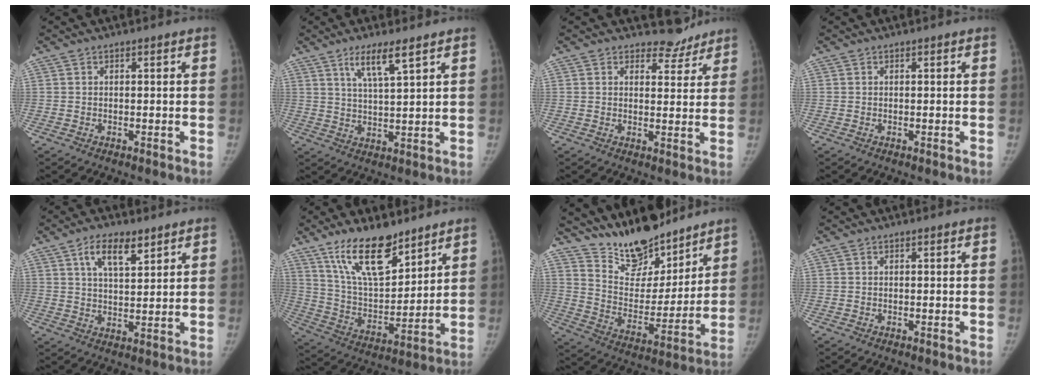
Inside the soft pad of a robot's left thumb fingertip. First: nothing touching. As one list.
[{"total": 6.5, "force": [4.0, 0.7, 5.0], "torque": [-0.096, -0.026, 0.079]}, {"total": 4.2, "force": [3.7, 1.9, -0.2], "torque": [0.030, -0.032, 0.046]}, {"total": 0.0}, {"total": 7.5, "force": [4.3, 3.2, 5.3], "torque": [-0.077, -0.022, 0.075]}, {"total": 16.3, "force": [11.4, 6.5, 9.7], "torque": [-0.128, -0.070, 0.216]}, {"total": 15.9, "force": [13.8, 5.9, 5.1], "torque": [-0.033, -0.099, 0.243]}, {"total": 0.0}]